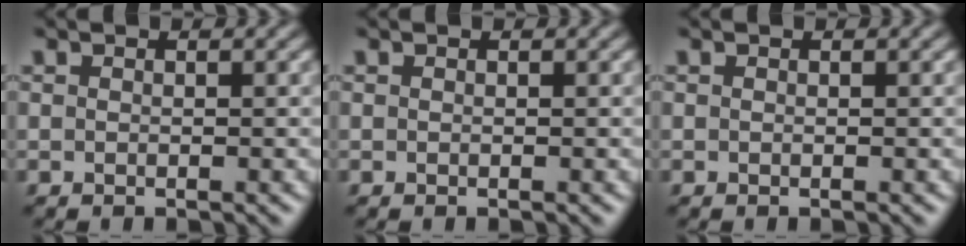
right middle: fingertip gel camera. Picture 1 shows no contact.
{"total": 0.0}
{"total": 0.0}